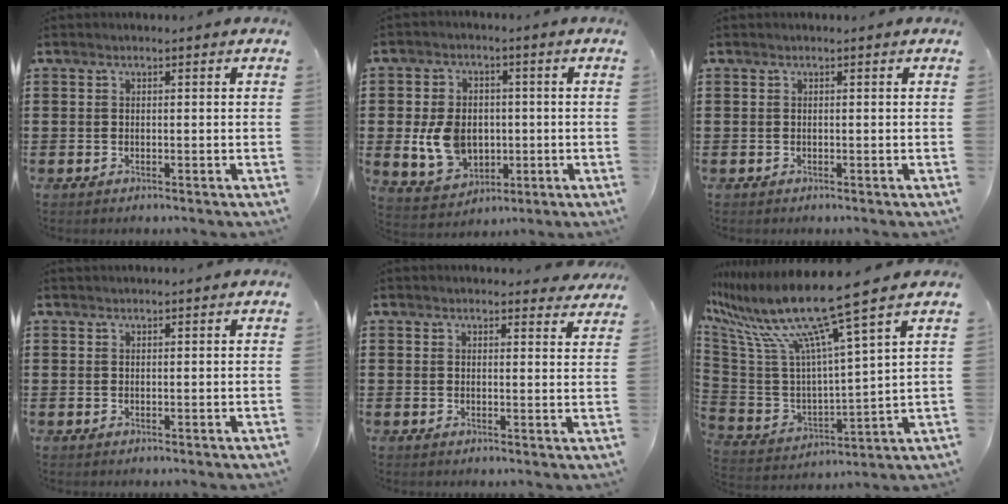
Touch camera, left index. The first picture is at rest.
{"total": 8.9, "force": [-0.4, 6.9, 5.6], "torque": [-0.129, 0.010, -0.007]}
{"total": 0.0}
{"total": 0.7, "force": [0.7, 0.0, 0.1], "torque": [-0.004, -0.001, 0.015]}
{"total": 2.8, "force": [2.8, 0.2, 0.3], "torque": [-0.005, -0.009, 0.051]}
{"total": 13.8, "force": [10.5, -0.1, 9.0], "torque": [-0.208, -0.074, 0.172]}